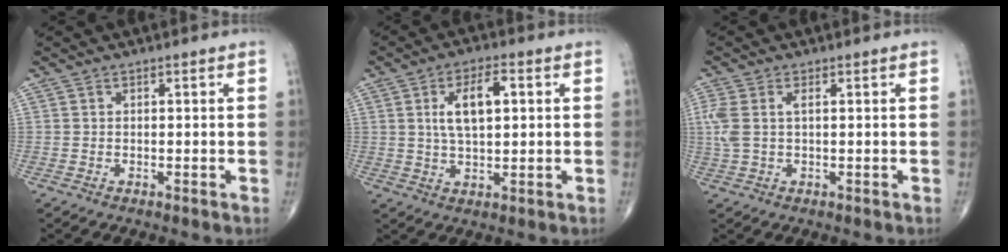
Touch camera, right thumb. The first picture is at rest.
{"total": 8.3, "force": [1.8, 3.6, 7.2], "torque": [-0.125, 0.003, 0.032]}
{"total": 5.1, "force": [0.9, 2.5, 4.4], "torque": [-0.132, 0.016, 0.023]}